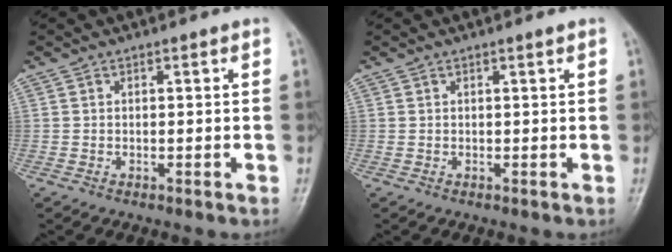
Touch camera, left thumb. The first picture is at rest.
{"total": 0.6, "force": [0.4, 0.0, 0.5], "torque": [-0.011, -0.001, 0.007]}